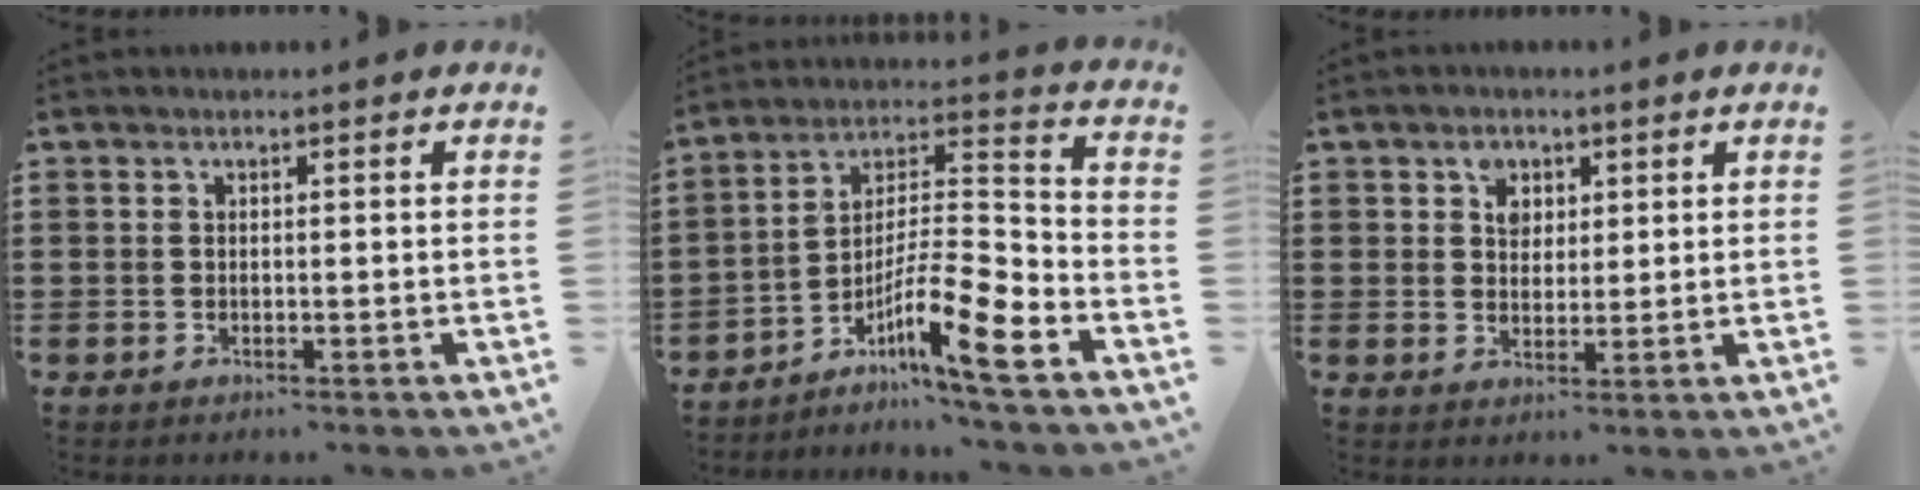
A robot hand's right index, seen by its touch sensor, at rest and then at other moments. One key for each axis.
{"total": 11.6, "fx": -7.0, "fy": 1.9, "fz": 9.0, "tx": -0.168, "ty": -0.004, "tz": -0.133}
{"total": 3.2, "fx": 1.5, "fy": 2.5, "fz": 1.3, "tx": -0.036, "ty": 0.010, "tz": 0.026}